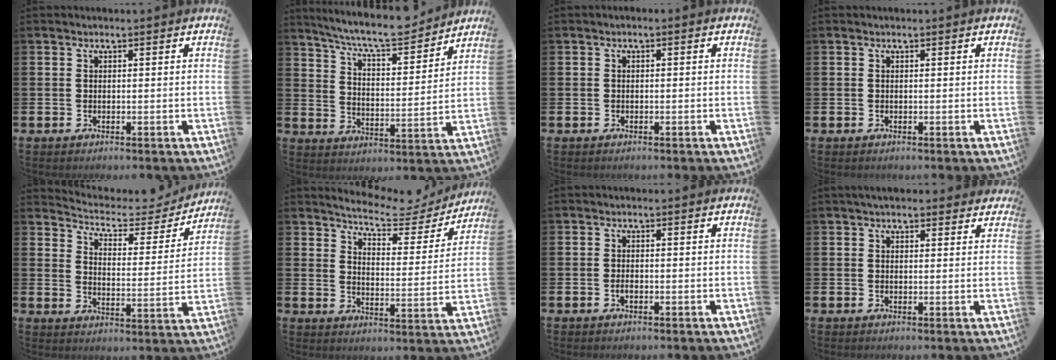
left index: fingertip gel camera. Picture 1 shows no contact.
{"total": 8.7, "force": [8.1, 1.1, 2.8], "torque": [-0.075, -0.055, 0.141]}
{"total": 0.6, "force": [-0.5, 0.2, 0.2], "torque": [-0.010, 0.001, -0.009]}
{"total": 0.0}
{"total": 5.1, "force": [4.7, 1.8, 1.2], "torque": [-0.041, -0.040, 0.071]}
{"total": 6.1, "force": [5.8, 1.4, 1.5], "torque": [-0.038, -0.048, 0.091]}
{"total": 1.0, "force": [-0.4, 0.4, 0.8], "torque": [-0.019, 0.001, -0.007]}
{"total": 2.4, "force": [2.2, 0.8, 0.6], "torque": [-0.013, -0.002, 0.040]}